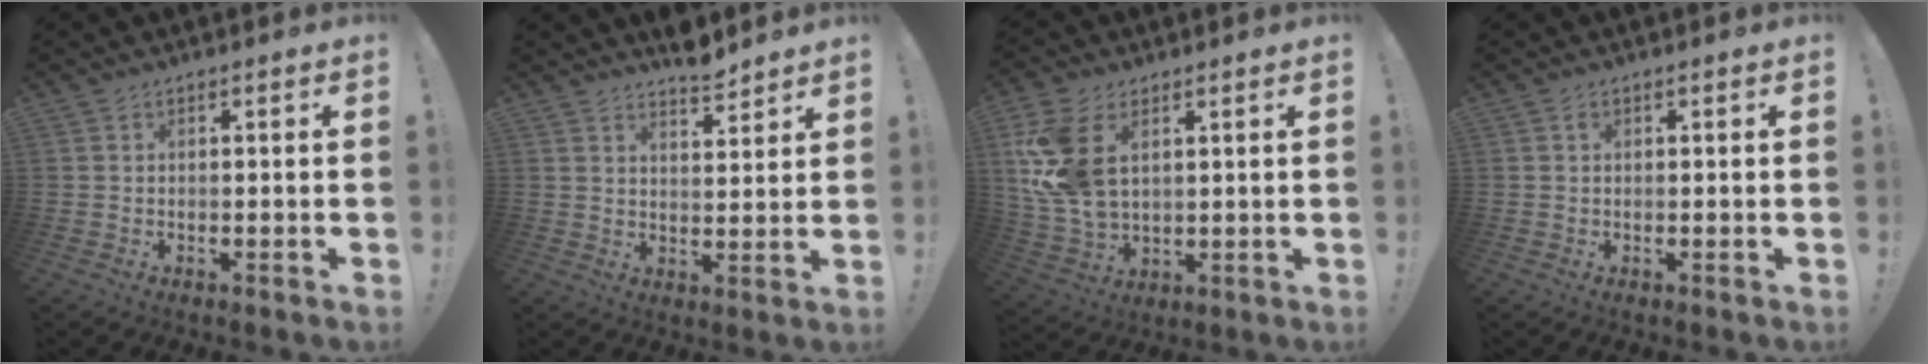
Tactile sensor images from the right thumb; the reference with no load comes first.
{"total": 5.7, "force": [5.3, 1.0, 1.9], "torque": [-0.011, -0.044, 0.090]}
{"total": 15.7, "force": [5.1, 9.8, 11.2], "torque": [-0.229, -0.017, 0.098]}
{"total": 0.6, "force": [0.3, 0.5, 0.3], "torque": [0.002, -0.001, 0.004]}